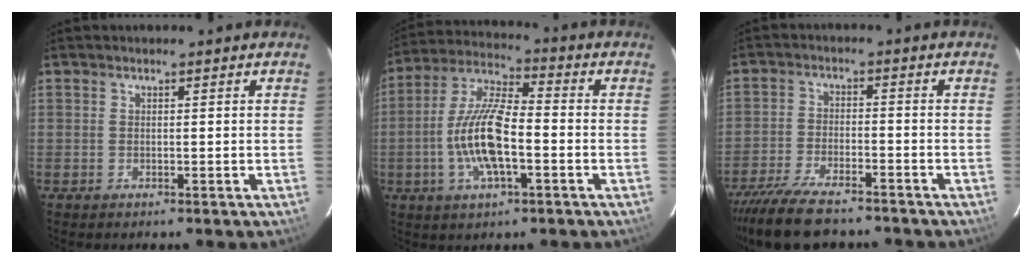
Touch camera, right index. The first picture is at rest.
{"total": 12.8, "force": [-3.3, 4.2, 11.6], "torque": [-0.244, 0.002, -0.066]}
{"total": 12.6, "force": [-10.7, 3.3, 5.8], "torque": [-0.134, -0.023, -0.184]}